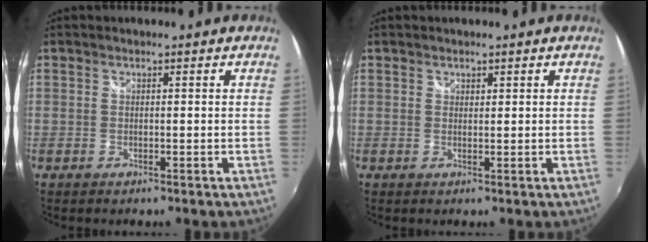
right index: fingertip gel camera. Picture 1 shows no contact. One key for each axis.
{"total": 0.8, "fx": 0.5, "fy": 0.5, "fz": 0.1, "tx": 0.000, "ty": 0.002, "tz": 0.008}